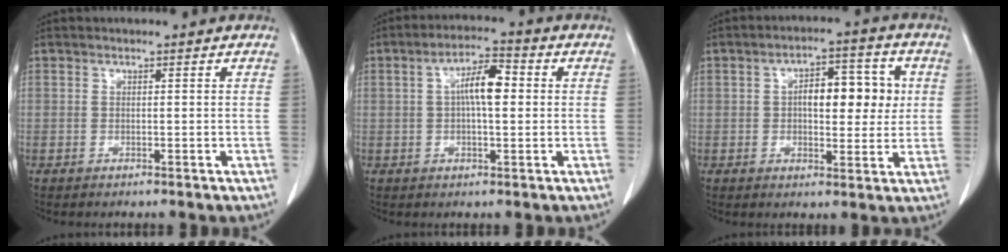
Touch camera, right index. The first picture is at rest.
{"total": 6.6, "force": [0.8, 1.9, 6.3], "torque": [-0.118, 0.017, 0.012]}
{"total": 9.0, "force": [1.2, 3.9, 8.0], "torque": [-0.112, 0.021, 0.019]}